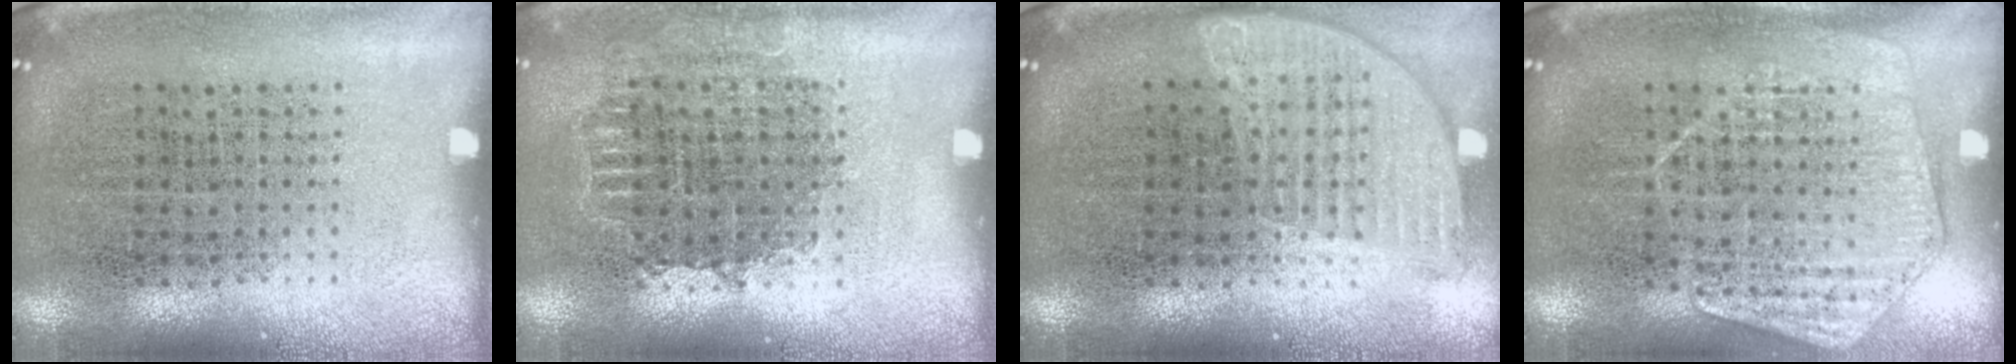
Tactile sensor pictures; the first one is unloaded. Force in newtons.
{"total": 0.9, "press": 0.8, "slide": 0.3}
{"total": 1.0, "press": 1.0, "slide": 0.1}
{"total": 1.4, "press": 1.4, "slide": 0.2}